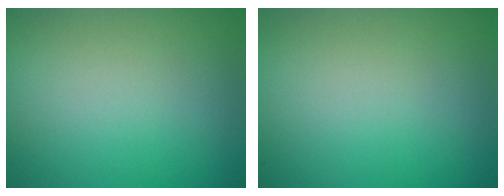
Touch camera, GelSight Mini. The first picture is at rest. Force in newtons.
{"total": 0.0}